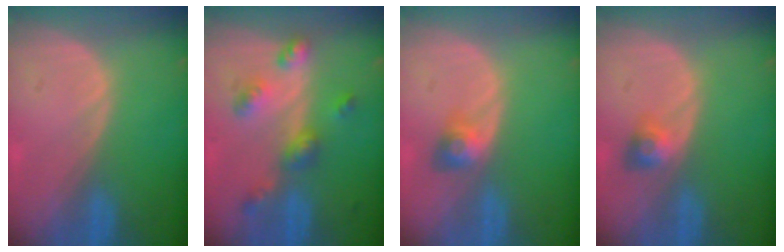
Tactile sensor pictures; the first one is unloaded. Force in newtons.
{"total": 6.5, "press": 5.7, "slide": 3.1}
{"total": 3.1, "press": 2.8, "slide": 1.4}
{"total": 3.0, "press": 2.7, "slide": 1.3}